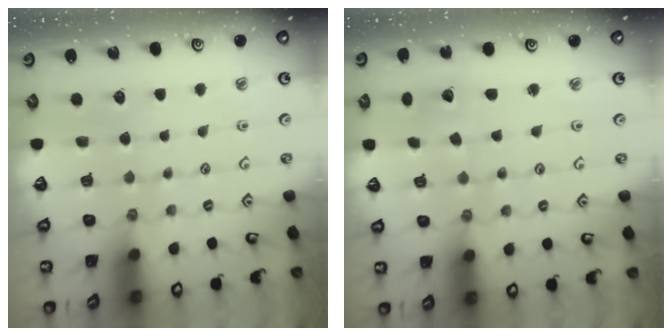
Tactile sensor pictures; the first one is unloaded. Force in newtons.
{"total": 3.0, "press": 3.0, "slide": 0.3}